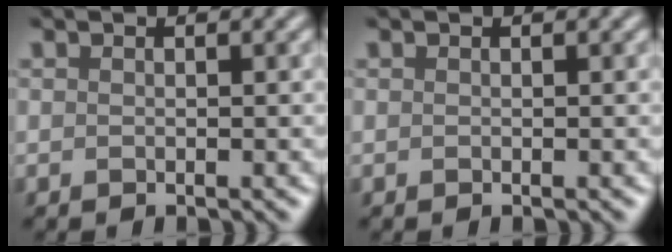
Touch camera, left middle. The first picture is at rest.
{"total": 0.0}